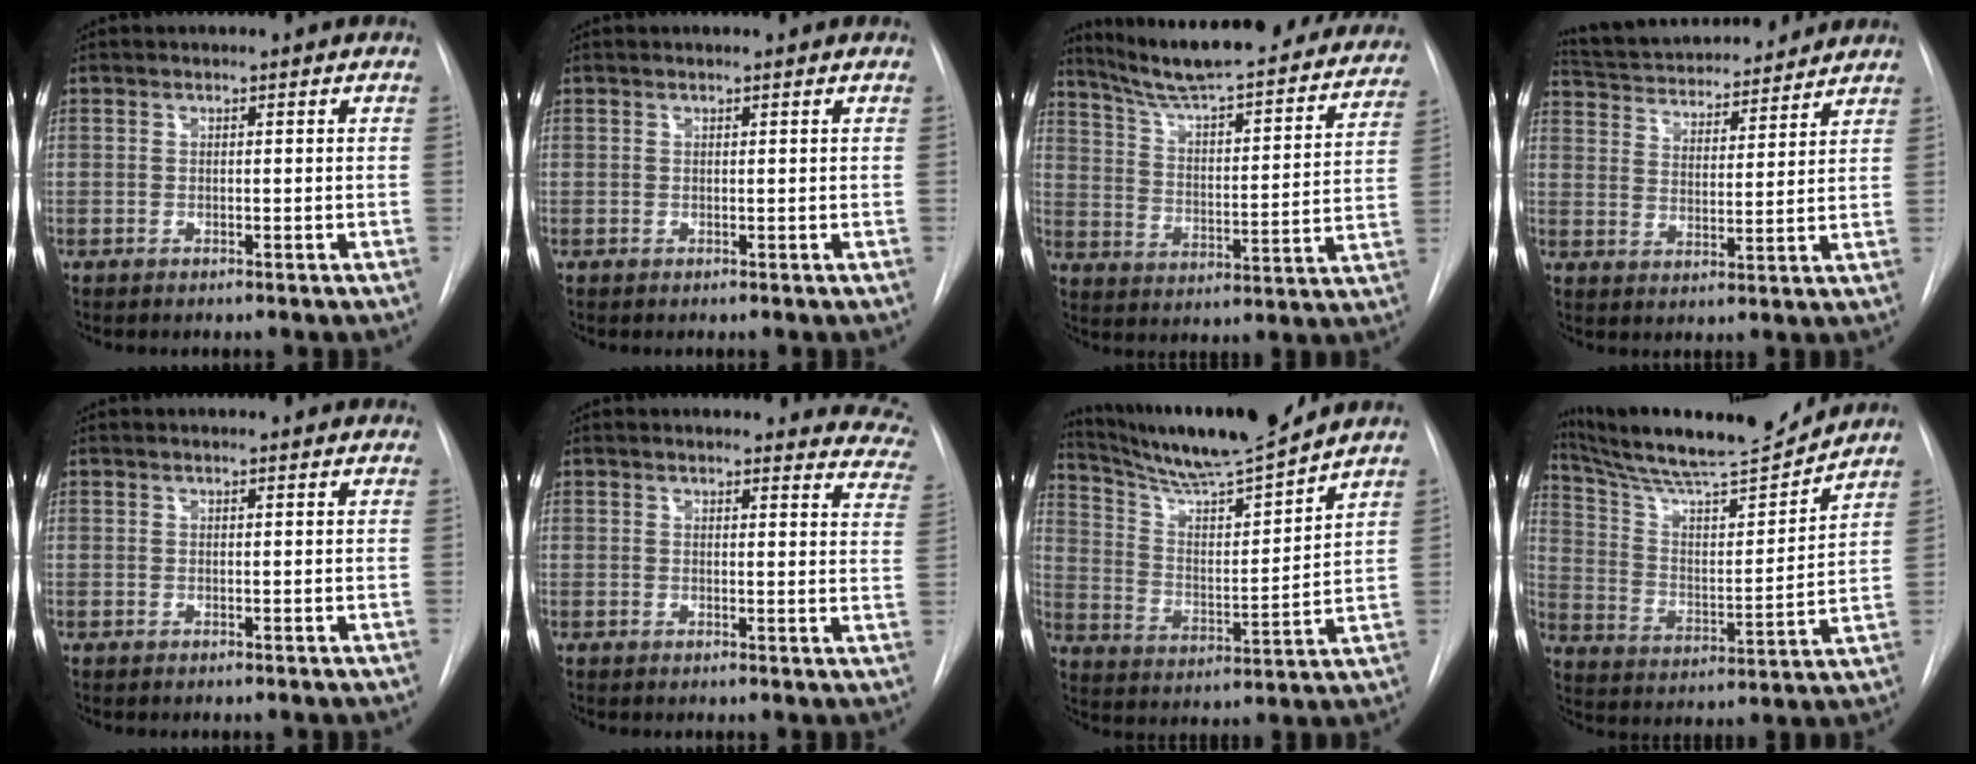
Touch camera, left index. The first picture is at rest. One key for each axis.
{"total": 1.0, "fx": -1.0, "fy": -0.2, "fz": -0.1, "tx": 0.000, "ty": 0.003, "tz": -0.016}
{"total": 27.5, "fx": 24.0, "fy": 4.1, "fz": 12.8, "tx": -0.193, "ty": -0.049, "tz": 0.314}
{"total": 16.2, "fx": 14.9, "fy": 3.5, "fz": 5.4, "tx": -0.097, "ty": 0.021, "tz": 0.226}
{"total": 1.8, "fx": 1.5, "fy": 0.3, "fz": 1.0, "tx": -0.014, "ty": 0.016, "tz": 0.008}
{"total": 12.7, "fx": 12.0, "fy": 2.9, "fz": 2.9, "tx": 0.011, "ty": -0.058, "tz": 0.088}
{"total": 14.3, "fx": 12.9, "fy": -0.7, "fz": 6.2, "tx": -0.111, "ty": -0.011, "tz": 0.224}
{"total": 16.6, "fx": 15.5, "fy": 0.4, "fz": 6.2, "tx": -0.112, "ty": -0.024, "tz": 0.251}